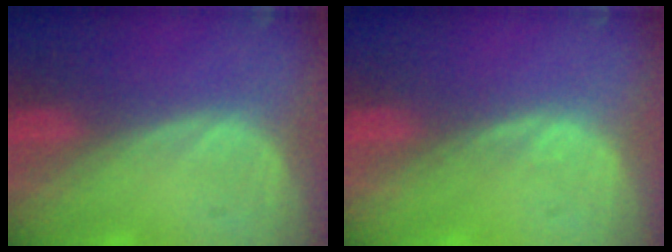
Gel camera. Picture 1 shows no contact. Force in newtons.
{"total": 0.5, "press": 0.5, "slide": 0.1}